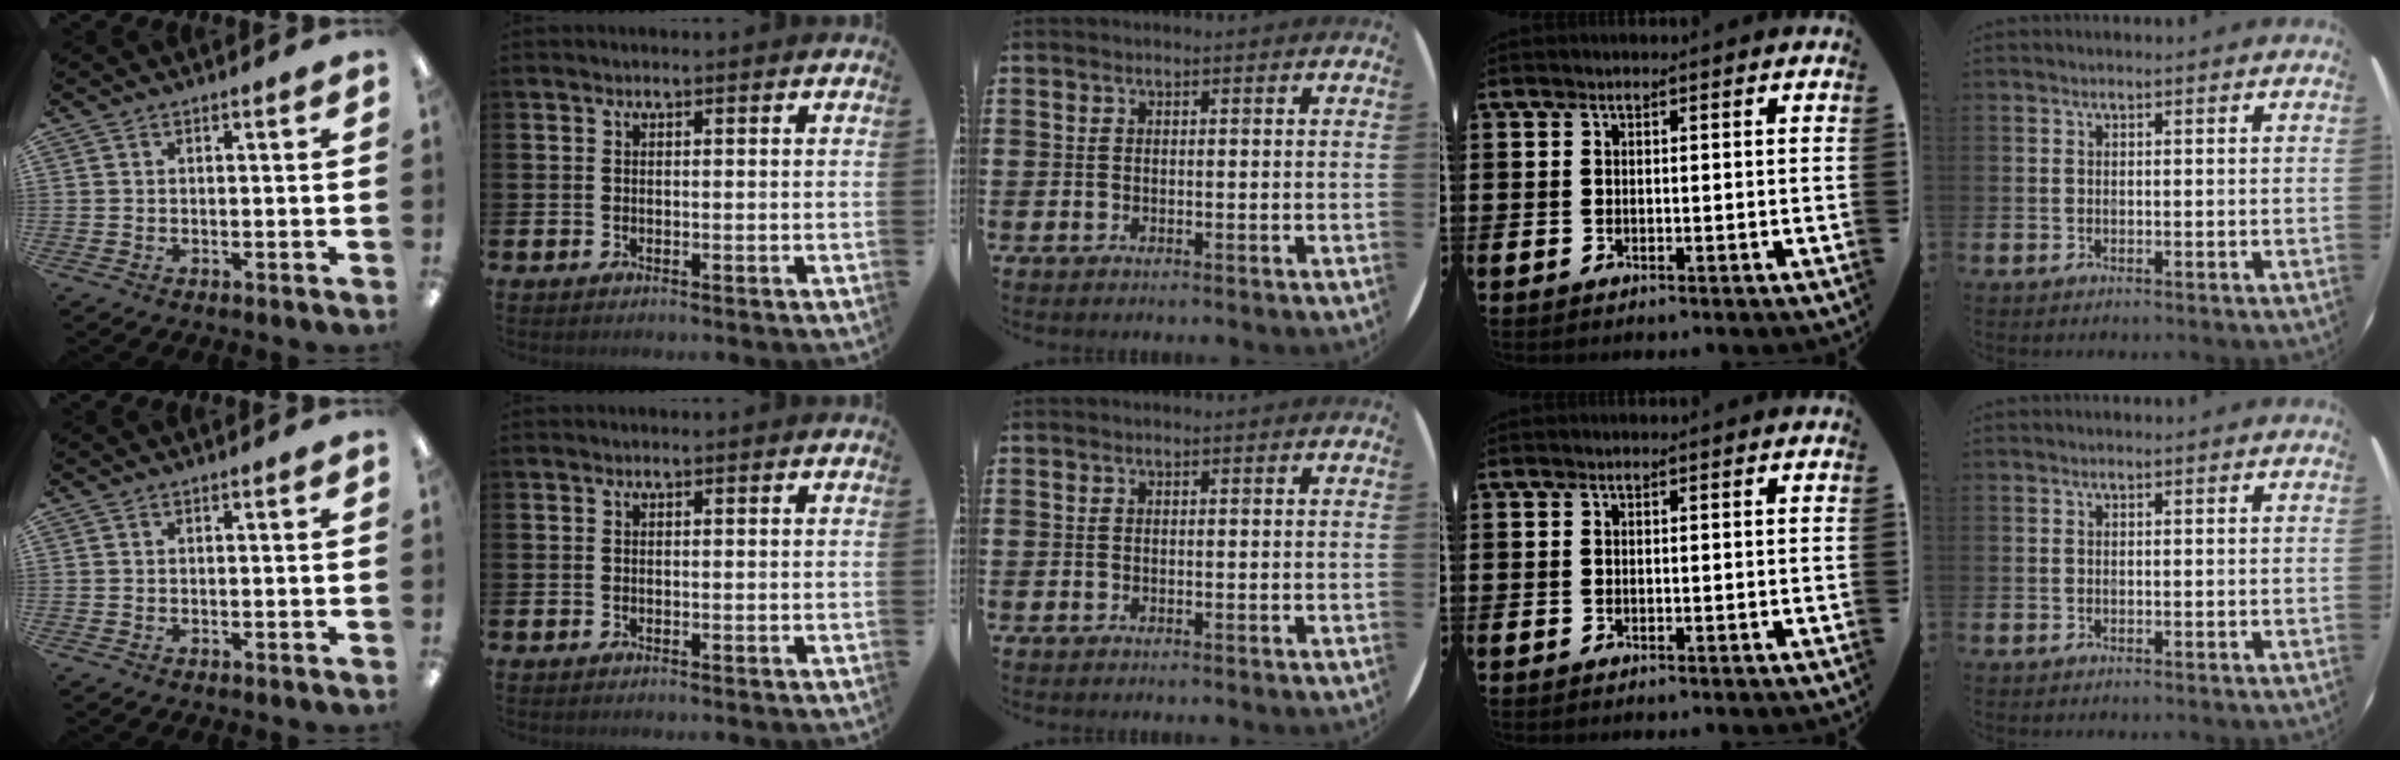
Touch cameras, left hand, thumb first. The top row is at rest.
{}